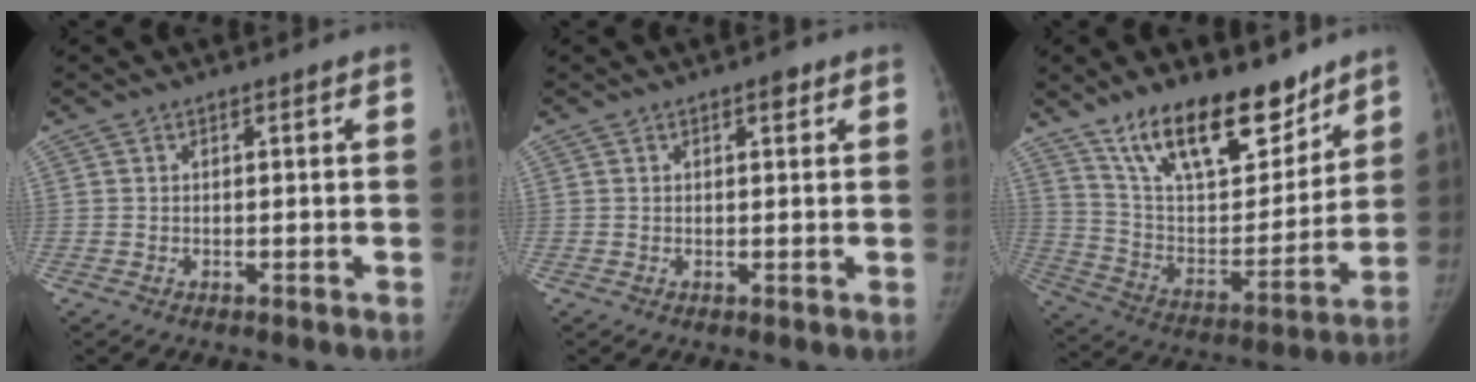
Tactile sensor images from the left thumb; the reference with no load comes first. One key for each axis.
{"total": 1.6, "fx": 0.9, "fy": 0.7, "fz": 1.1, "tx": -0.010, "ty": -0.001, "tz": 0.010}
{"total": 22.1, "fx": 15.5, "fy": 9.4, "fz": 12.7, "tx": -0.164, "ty": -0.078, "tz": 0.268}